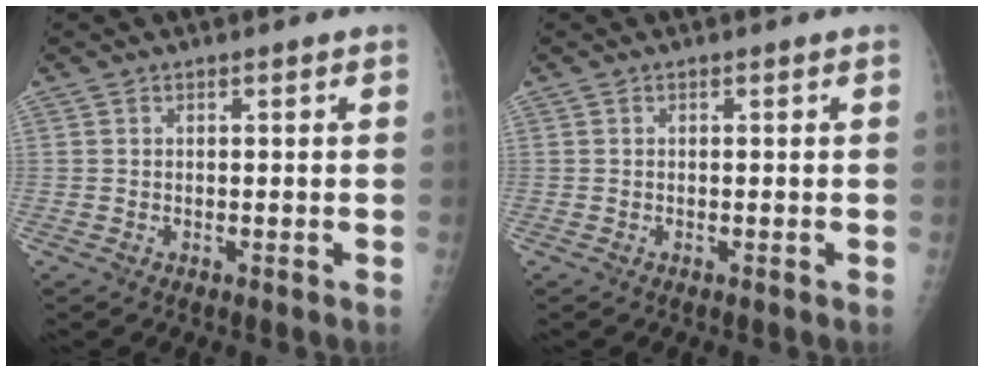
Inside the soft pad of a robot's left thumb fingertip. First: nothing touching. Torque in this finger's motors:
{"motor_torque": [0.00, 0.00, 0.00, 0.00, 0.00]}